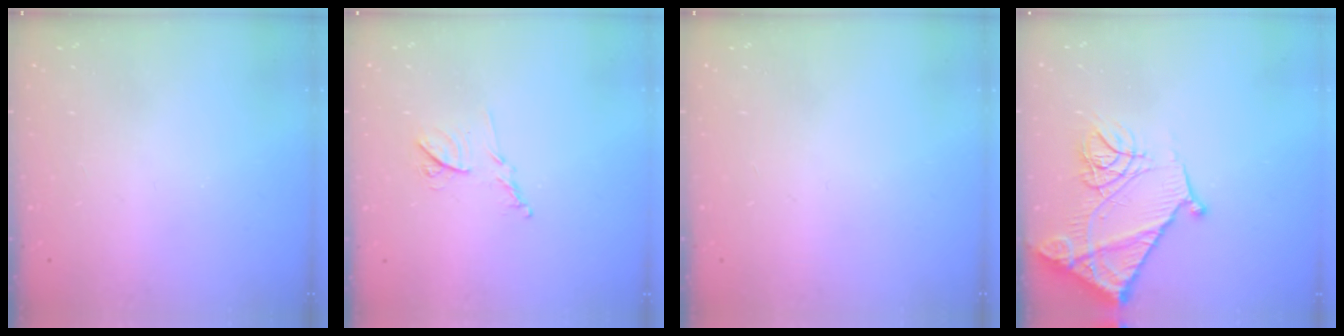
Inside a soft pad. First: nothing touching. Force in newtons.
{"total": 8.7, "press": 8.7, "slide": 0.4}
{"total": 0.0}
{"total": 19.3, "press": 19.2, "slide": 2.1}